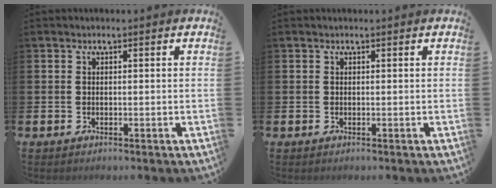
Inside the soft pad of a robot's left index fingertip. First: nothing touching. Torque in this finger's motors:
{"motor_torque": [0.89, -1.25, 0.05, 0.00]}